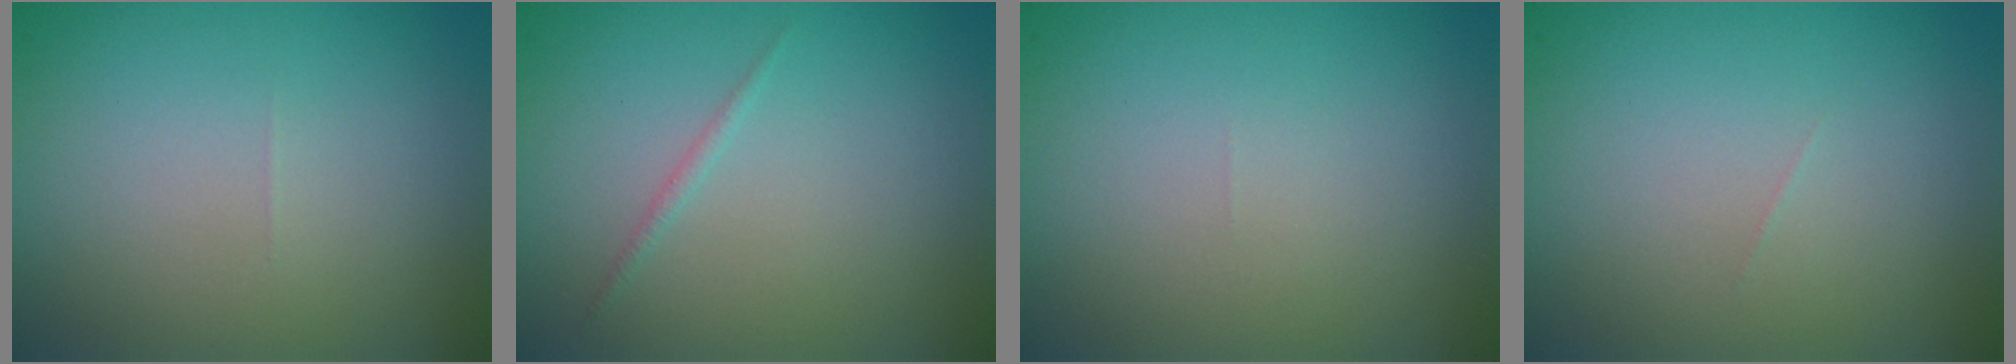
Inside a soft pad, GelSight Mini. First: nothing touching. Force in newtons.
{"total": 0.5, "press": 0.5, "slide": 0.0}
{"total": 0.0}
{"total": 0.0}